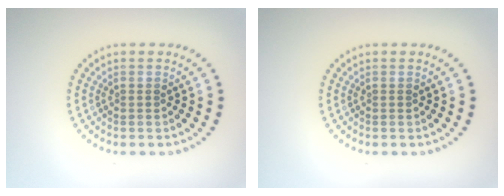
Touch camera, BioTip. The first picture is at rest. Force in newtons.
{"total": 0.0}